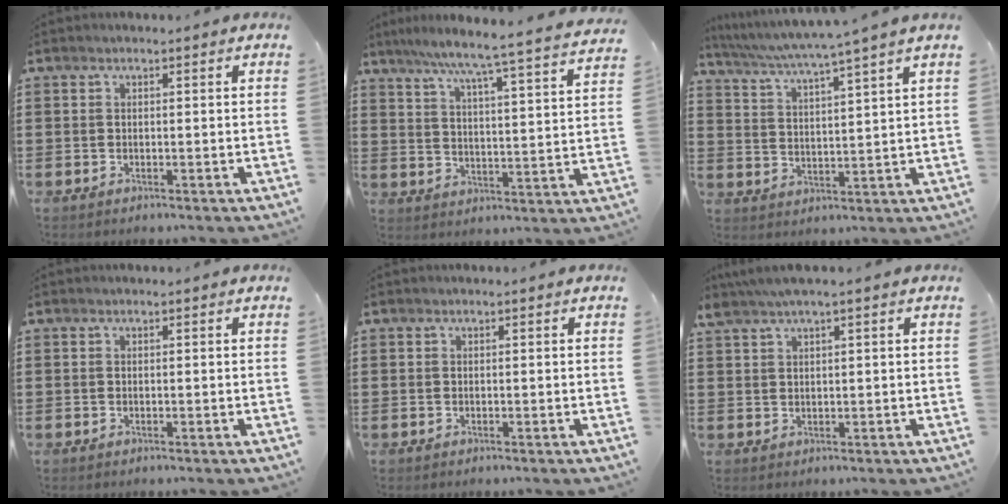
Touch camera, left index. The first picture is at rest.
{"total": 5.8, "force": [5.0, -1.6, 2.4], "torque": [-0.069, -0.046, 0.075]}
{"total": 4.0, "force": [3.4, -1.2, 1.7], "torque": [-0.051, -0.030, 0.051]}
{"total": 0.0}
{"total": 0.0}
{"total": 2.6, "force": [1.7, 0.1, 2.0], "torque": [-0.041, 0.002, 0.031]}